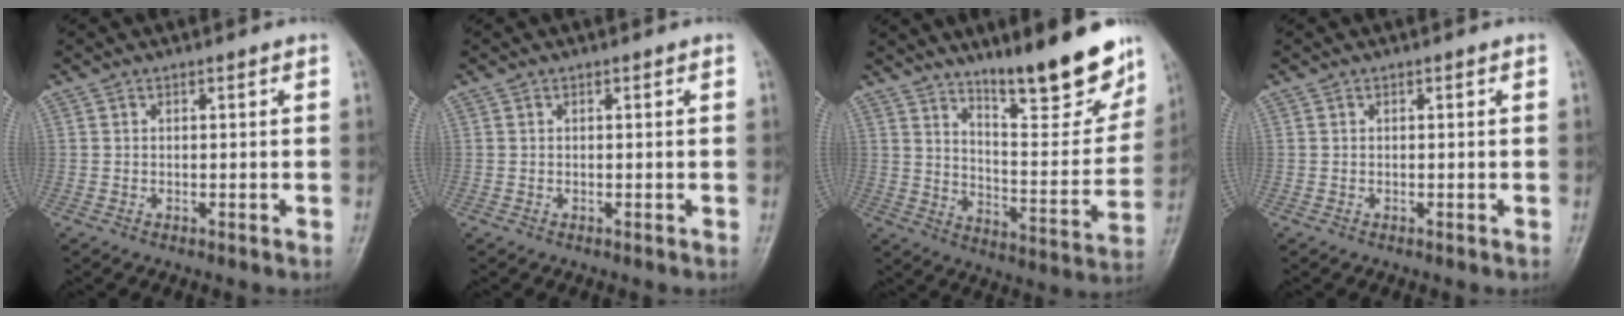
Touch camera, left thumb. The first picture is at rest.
{"total": 0.0}
{"total": 18.6, "force": [13.7, 4.3, 11.7], "torque": [-0.125, -0.095, 0.215]}
{"total": 0.0}